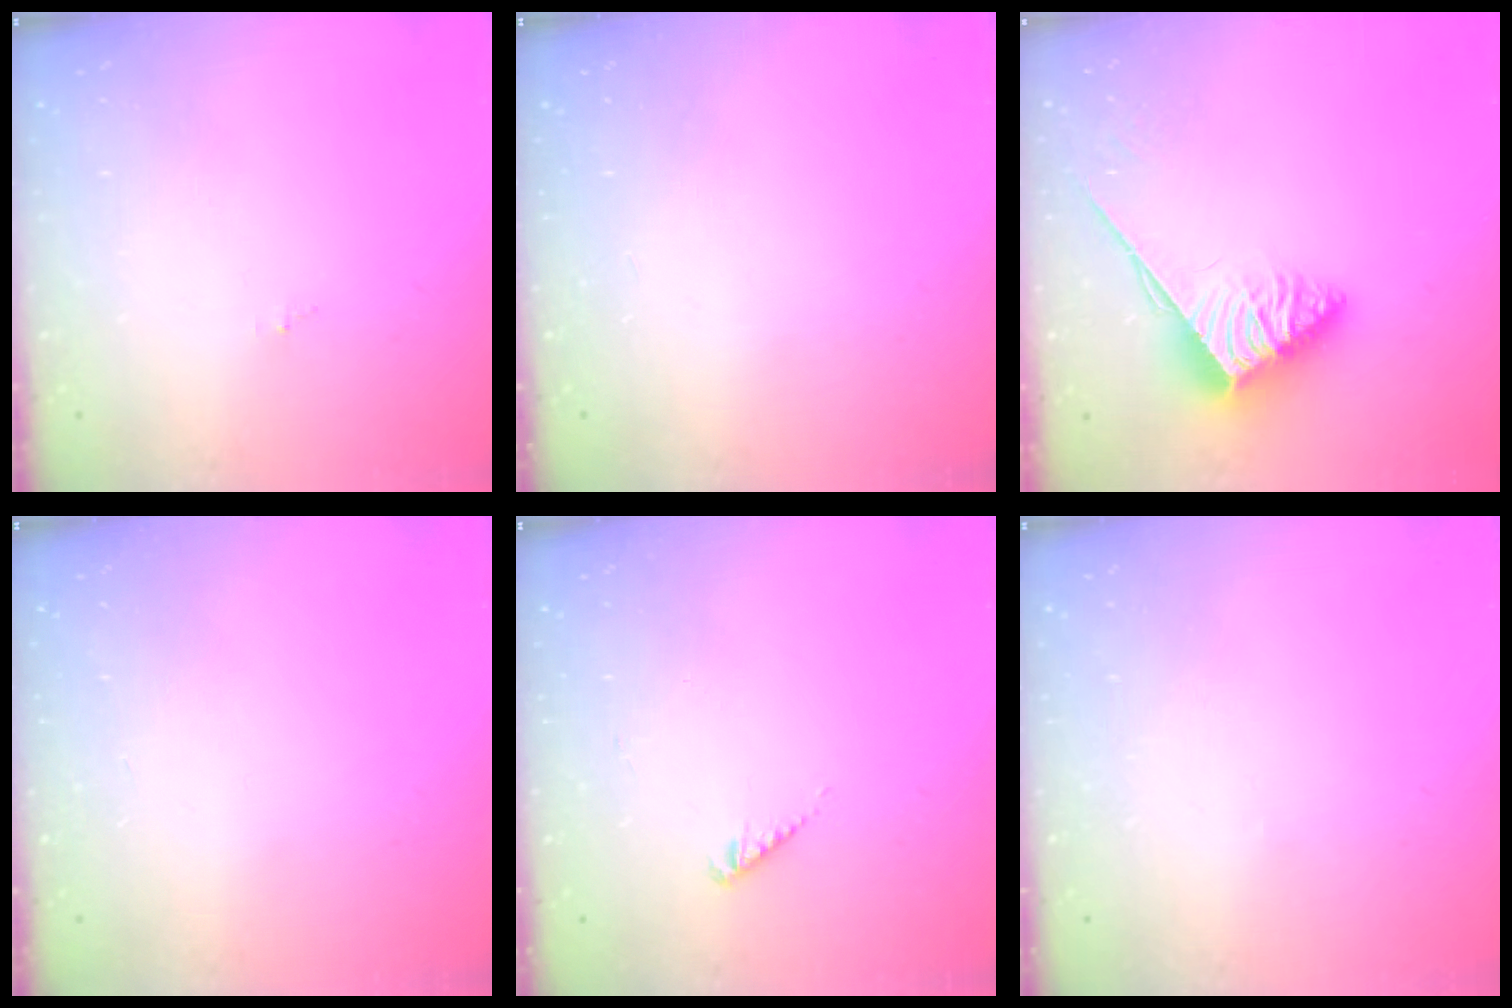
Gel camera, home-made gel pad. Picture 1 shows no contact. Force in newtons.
{"total": 0.0}
{"total": 3.8, "press": 3.7, "slide": 0.6}
{"total": 0.0}
{"total": 2.5, "press": 2.5, "slide": 0.5}
{"total": 0.0}